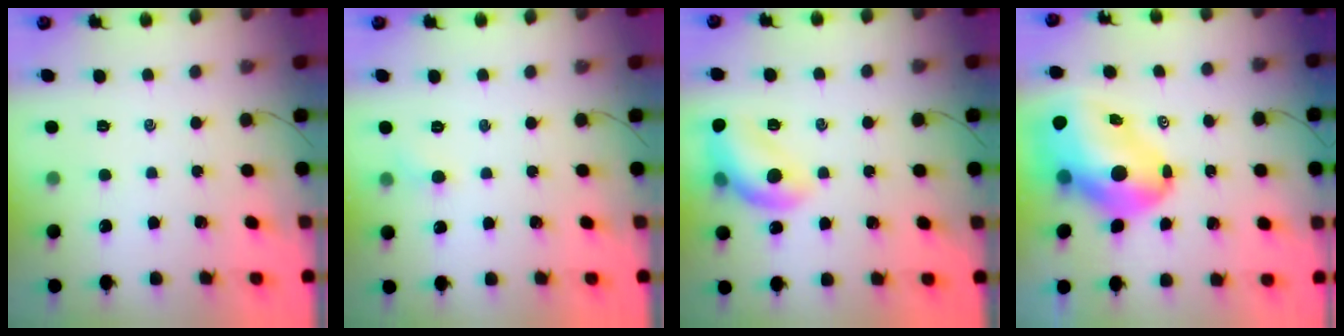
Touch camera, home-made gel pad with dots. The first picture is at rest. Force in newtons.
{"total": 3.7, "press": 3.5, "slide": 1.2}
{"total": 13.2, "press": 13.1, "slide": 1.5}
{"total": 15.1, "press": 14.4, "slide": 4.7}